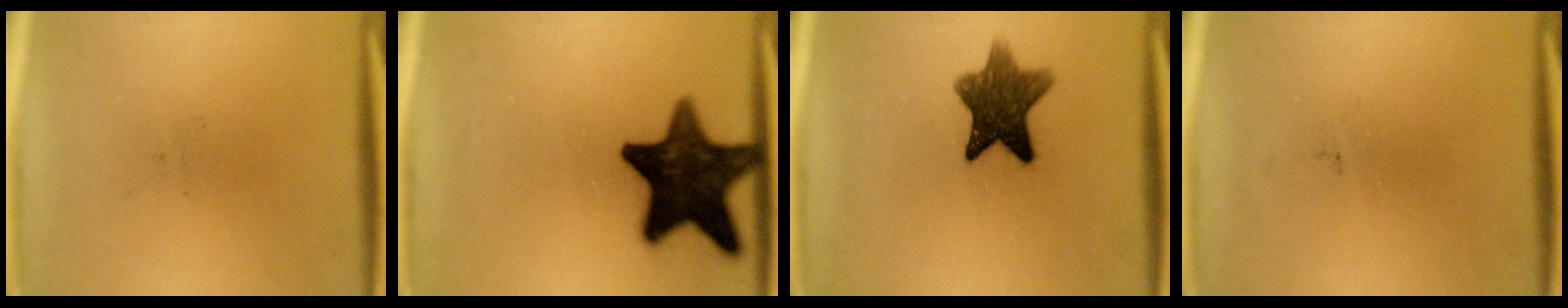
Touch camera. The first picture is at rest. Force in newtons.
{"total": 16.9}
{"total": 9.7}
{"total": 0.0}